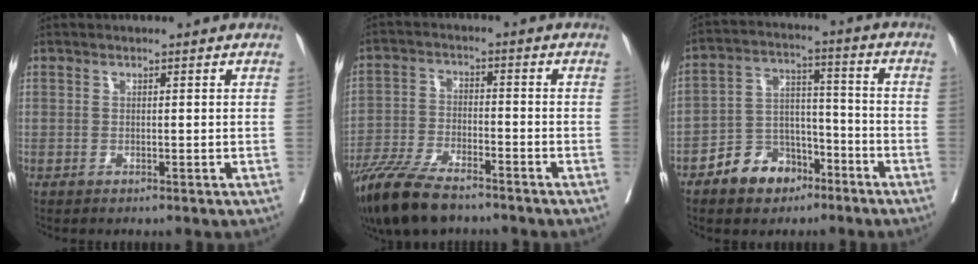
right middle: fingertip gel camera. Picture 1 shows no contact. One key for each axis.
{"total": 12.1, "fx": -9.5, "fy": 3.1, "fz": 6.8, "tx": -0.129, "ty": -0.030, "tz": -0.172}
{"total": 8.9, "fx": -5.7, "fy": 5.8, "fz": 3.7, "tx": -0.069, "ty": 0.024, "tz": -0.097}